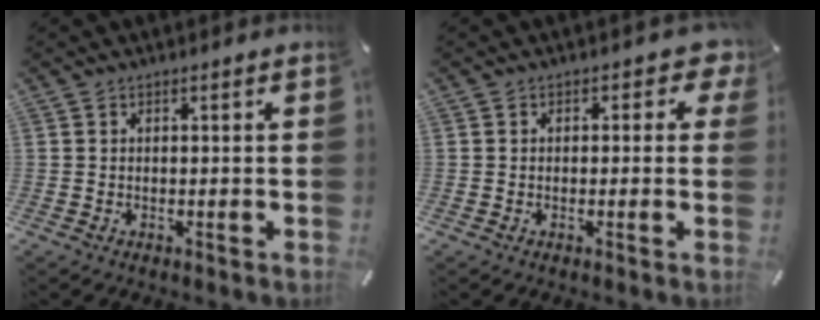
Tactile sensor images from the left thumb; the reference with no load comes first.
{"total": 3.4, "force": [0.6, 2.3, 2.4], "torque": [-0.024, 0.001, 0.004]}